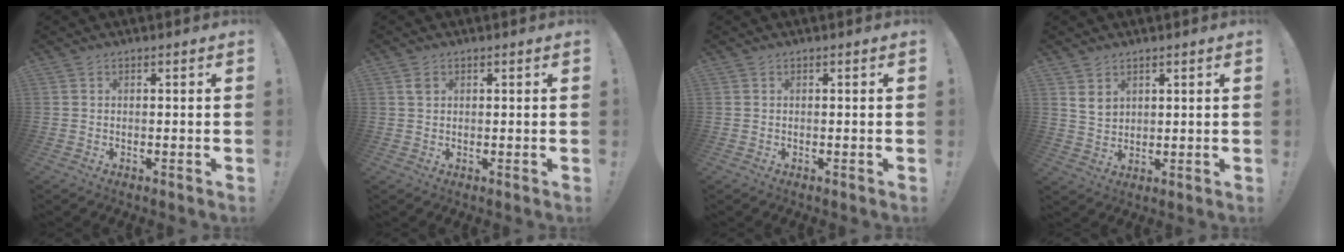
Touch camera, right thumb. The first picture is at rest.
{"total": 1.5, "force": [0.9, 1.0, 0.7], "torque": [-0.004, -0.004, 0.014]}
{"total": 0.0}
{"total": 5.0, "force": [3.0, 3.4, 2.1], "torque": [-0.030, -0.015, 0.057]}